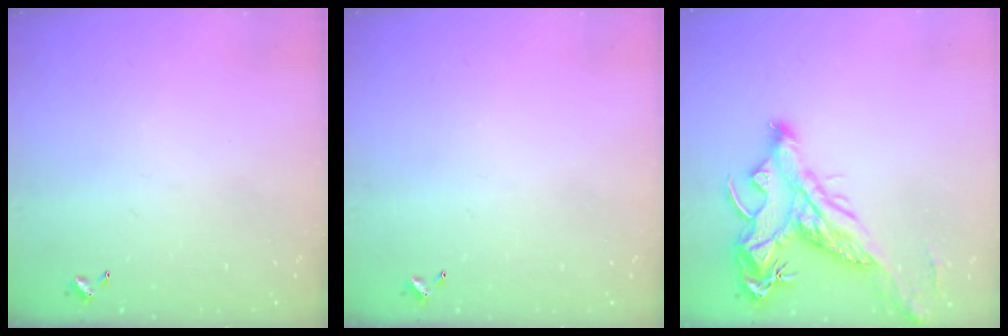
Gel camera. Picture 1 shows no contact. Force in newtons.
{"total": 0.0}
{"total": 4.4, "press": 4.0, "slide": 1.7}